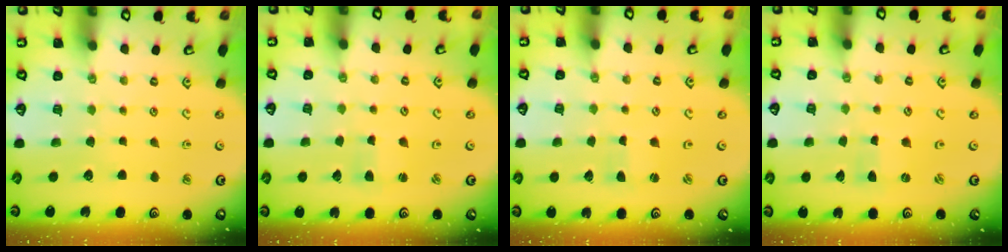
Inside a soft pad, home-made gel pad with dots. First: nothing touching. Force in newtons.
{"total": 2.9, "press": 2.9, "slide": 0.3}
{"total": 1.5, "press": 1.4, "slide": 0.3}
{"total": 0.0}